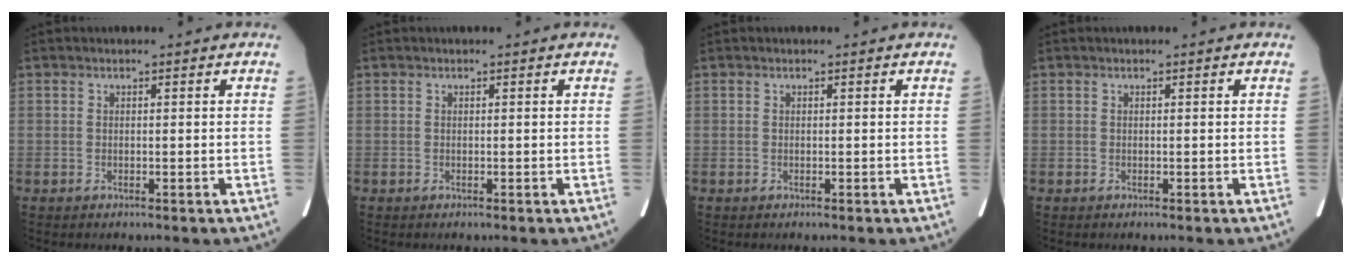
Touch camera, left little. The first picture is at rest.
{"total": 0.0}
{"total": 0.0}
{"total": 0.0}